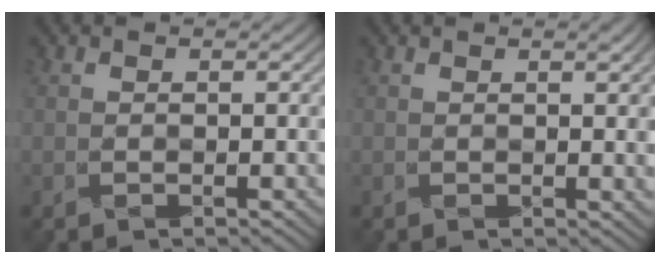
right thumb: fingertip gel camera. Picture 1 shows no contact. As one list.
[{"total": 2.9, "force": [1.1, 0.4, 2.7], "torque": [-0.030, 0.009, 0.016]}]